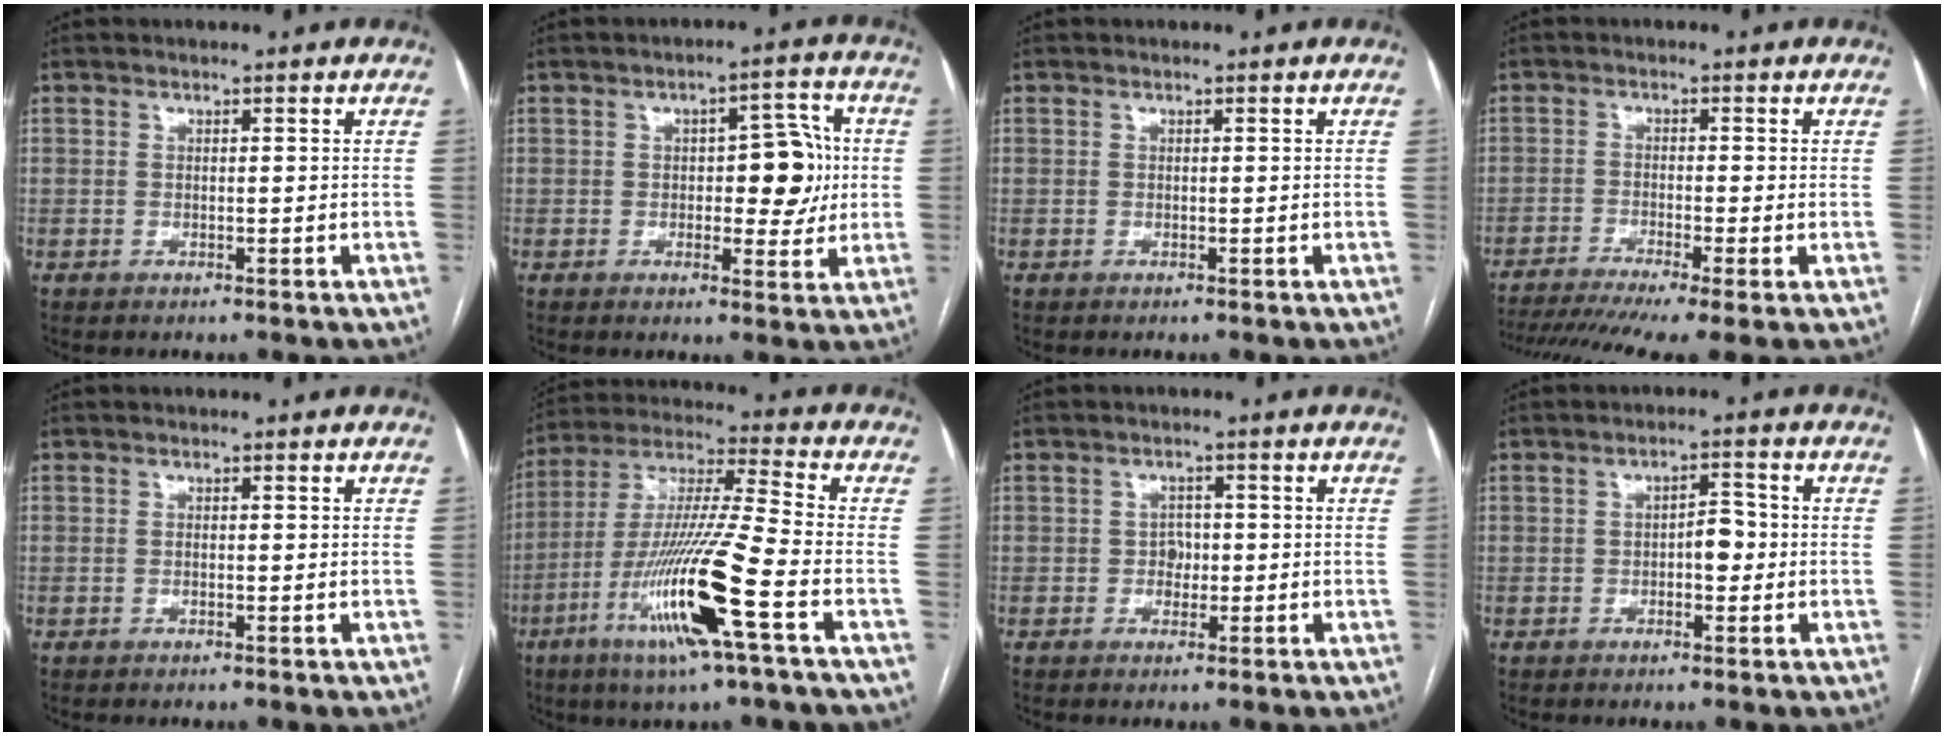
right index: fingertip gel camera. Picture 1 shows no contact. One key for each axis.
{"total": 7.8, "fx": 0.4, "fy": 3.5, "fz": 6.9, "tx": -0.084, "ty": 0.020, "tz": 0.011}
{"total": 0.0}
{"total": 12.8, "fx": -9.6, "fy": 0.5, "fz": 8.4, "tx": -0.151, "ty": -0.023, "tz": -0.154}
{"total": 0.0}
{"total": 17.9, "fx": -7.0, "fy": -0.3, "fz": 16.5, "tx": -0.340, "ty": -0.022, "tz": -0.135}
{"total": 2.2, "fx": -0.3, "fy": 1.8, "fz": 1.3, "tx": -0.013, "ty": 0.006, "tz": -0.005}
{"total": 3.1, "fx": -0.5, "fy": 1.5, "fz": 2.7, "tx": -0.035, "ty": 0.009, "tz": -0.007}